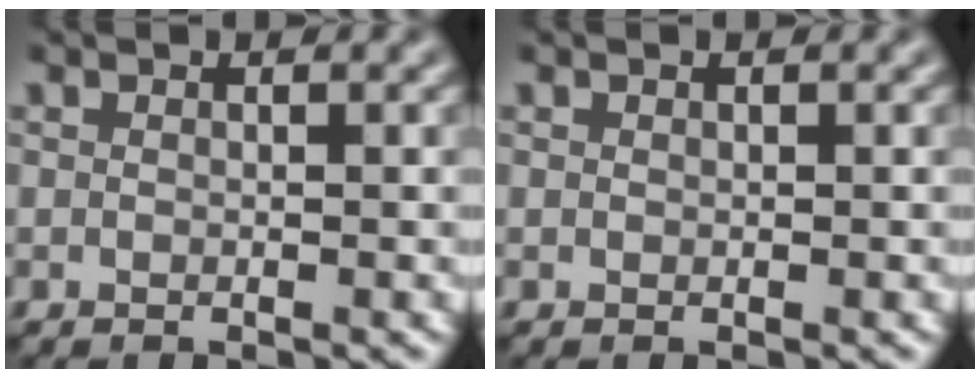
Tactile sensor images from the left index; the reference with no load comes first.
{"total": 0.0}